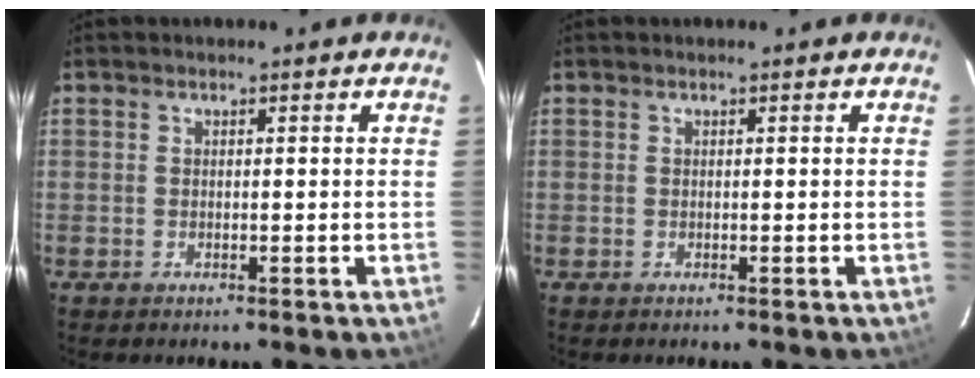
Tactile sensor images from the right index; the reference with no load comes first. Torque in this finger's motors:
{"motor_torque": [0.00, 0.00, 0.00, 0.00]}